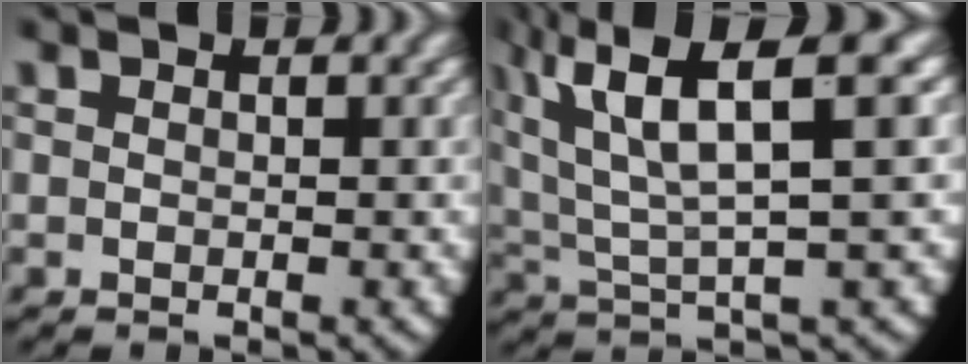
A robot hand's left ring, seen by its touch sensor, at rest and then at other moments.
{"total": 9.4, "force": [3.6, 4.2, 7.6], "torque": [-0.148, -0.007, 0.069]}